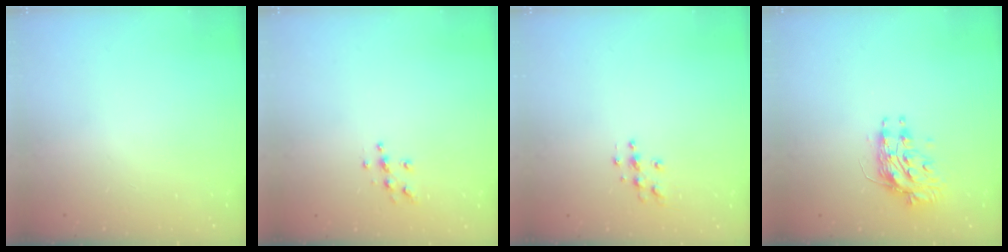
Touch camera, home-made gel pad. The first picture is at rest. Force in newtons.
{"total": 5.4, "press": 5.4, "slide": 0.1}
{"total": 5.1, "press": 5.1, "slide": 0.3}
{"total": 9.2, "press": 9.2, "slide": 0.7}